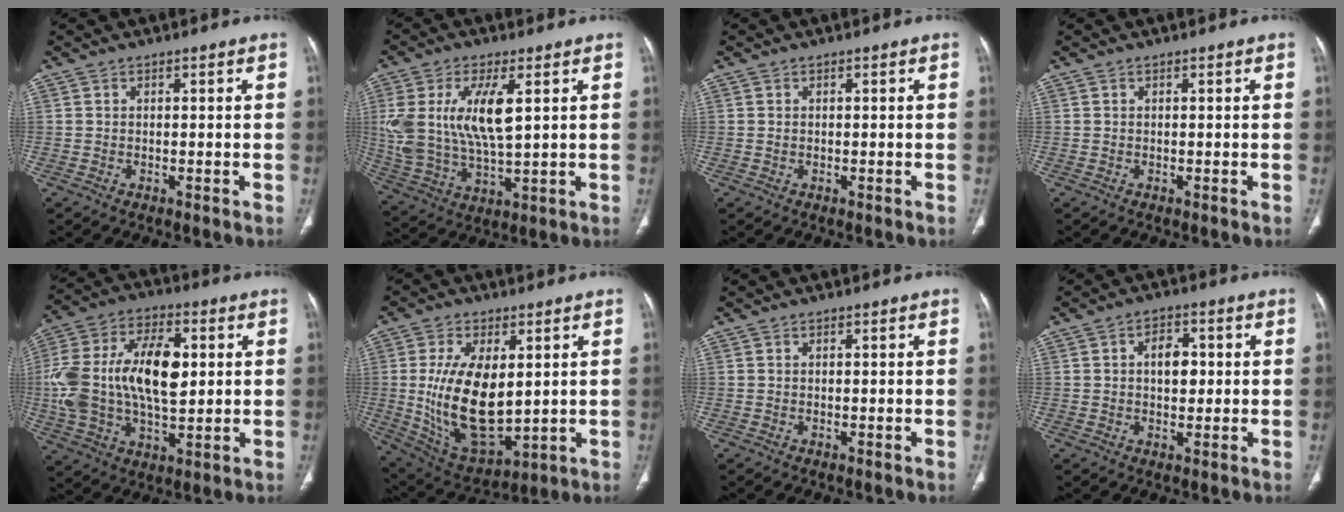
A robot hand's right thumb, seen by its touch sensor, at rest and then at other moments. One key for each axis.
{"total": 15.7, "fx": 3.8, "fy": 6.7, "fz": 13.6, "tx": -0.288, "ty": -0.015, "tz": 0.083}
{"total": 0.0}
{"total": 0.0}
{"total": 21.4, "fx": 2.1, "fy": 11.6, "fz": 17.8, "tx": -0.348, "ty": 0.012, "tz": 0.037}
{"total": 17.8, "fx": 1.3, "fy": 9.3, "fz": 15.2, "tx": -0.267, "ty": -0.020, "tz": 0.044}
{"total": 0.0}
{"total": 5.2, "fx": 0.7, "fy": 3.3, "fz": 4.0, "tx": -0.045, "ty": 0.003, "tz": 0.008}